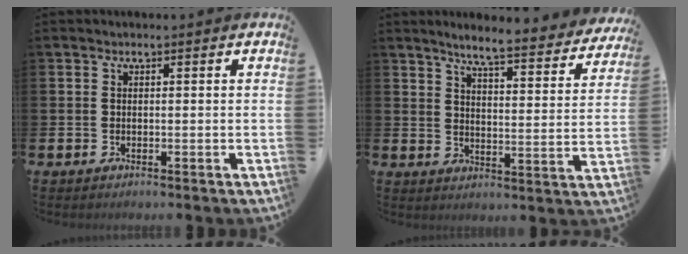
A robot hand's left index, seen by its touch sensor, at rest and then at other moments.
{"total": 6.5, "force": [6.0, 0.2, 2.6], "torque": [-0.060, -0.045, 0.096]}